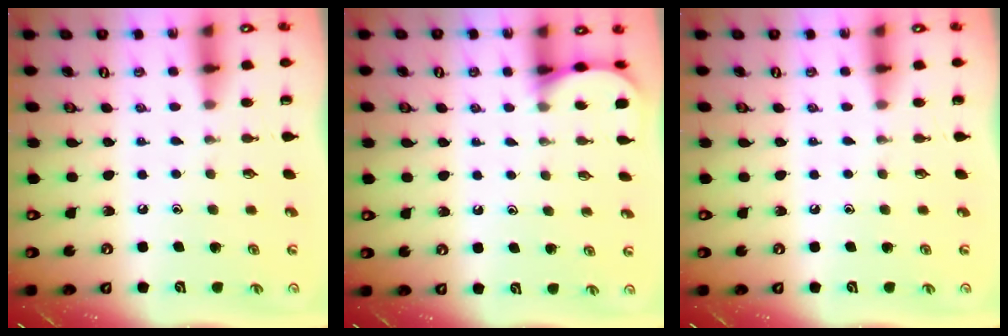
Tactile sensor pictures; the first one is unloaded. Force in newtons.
{"total": 3.6, "press": 3.6, "slide": 0.3}
{"total": 0.0}